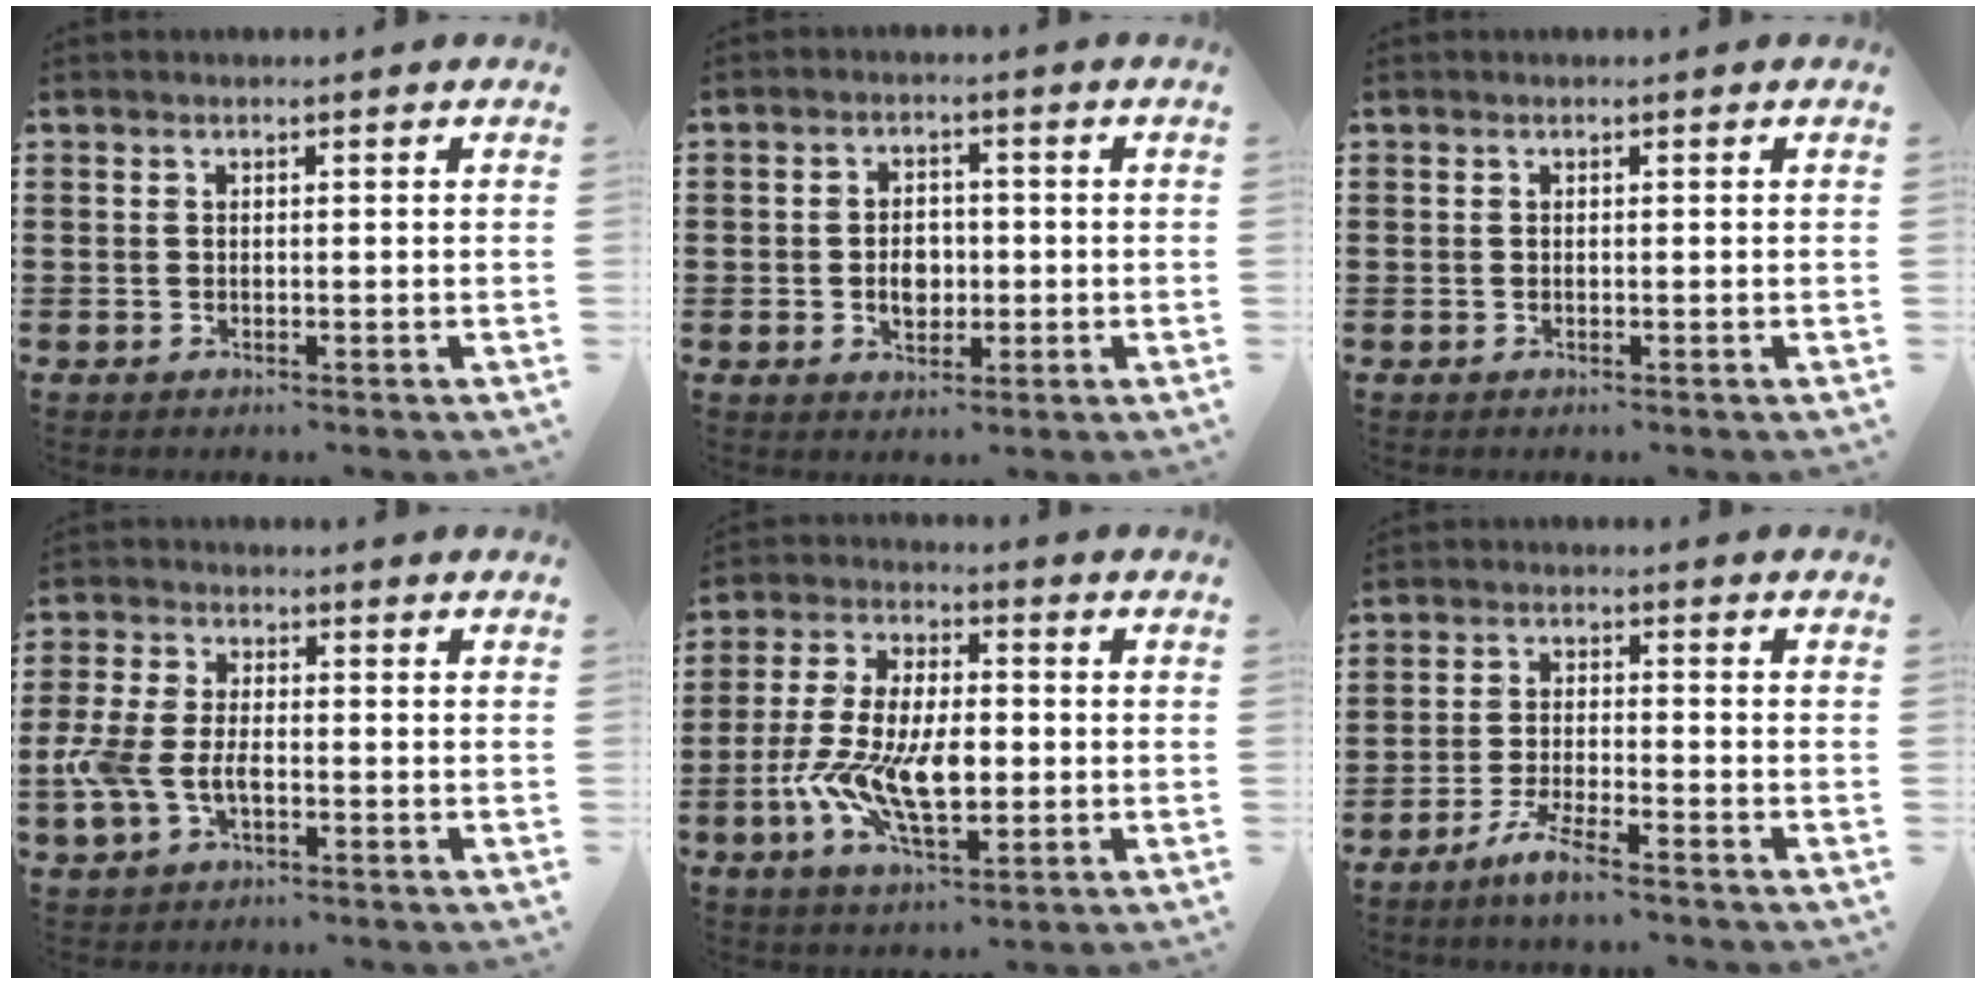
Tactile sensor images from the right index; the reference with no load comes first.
{"total": 4.0, "force": [-0.5, 2.9, 2.7], "torque": [-0.040, 0.001, -0.015]}
{"total": 0.0}
{"total": 6.0, "force": [-1.9, 3.2, 4.7], "torque": [-0.123, -0.005, -0.042]}
{"total": 10.9, "force": [-2.7, 5.5, 9.0], "torque": [-0.208, -0.005, -0.052]}
{"total": 4.3, "force": [-3.8, -0.2, 2.1], "torque": [-0.054, -0.009, -0.076]}